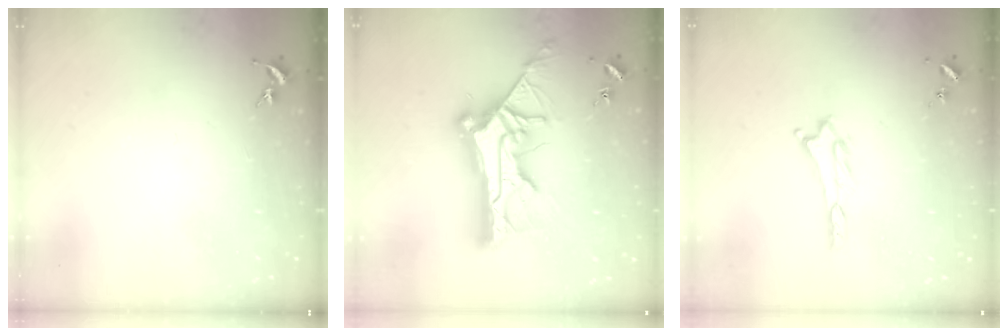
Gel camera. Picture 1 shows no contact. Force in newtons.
{"total": 12.0, "press": 12.0, "slide": 1.2}
{"total": 0.7, "press": 0.7, "slide": 0.2}